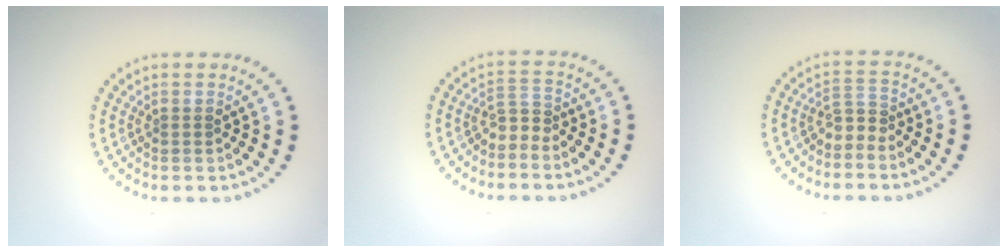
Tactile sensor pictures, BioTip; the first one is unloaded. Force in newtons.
{"total": 1.8, "press": 1.1, "slide": 1.4}
{"total": 1.8, "press": 1.1, "slide": 1.4}